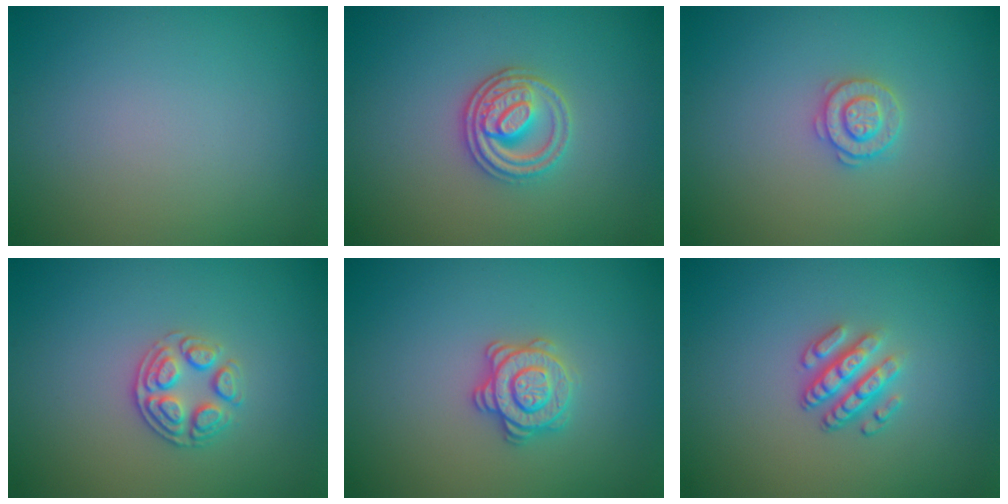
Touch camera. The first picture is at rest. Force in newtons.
{"total": 3.4, "press": 3.0, "slide": 1.7}
{"total": 2.2, "press": 2.2, "slide": 0.3}
{"total": 2.6, "press": 2.5, "slide": 0.9}
{"total": 2.9, "press": 2.7, "slide": 1.1}
{"total": 3.3, "press": 2.5, "slide": 2.2}